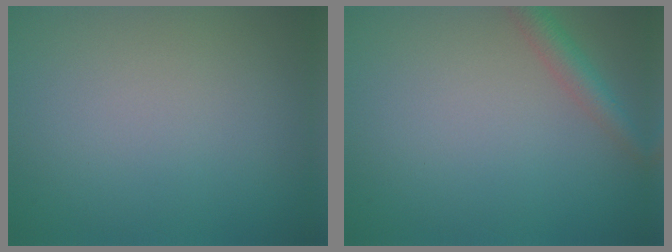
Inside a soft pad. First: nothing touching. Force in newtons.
{"total": 2.3, "press": 2.3, "slide": 0.1}